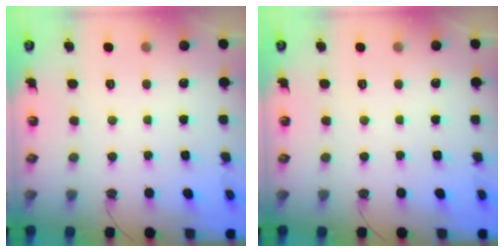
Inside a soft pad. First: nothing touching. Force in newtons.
{"total": 0.0}